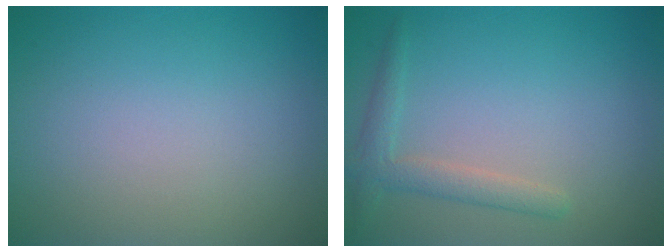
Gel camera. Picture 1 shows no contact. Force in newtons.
{"total": 2.3, "press": 2.2, "slide": 0.2}